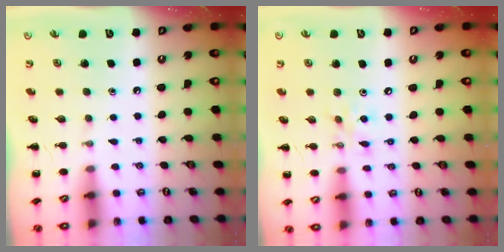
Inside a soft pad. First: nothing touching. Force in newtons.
{"total": 5.9, "press": 5.8, "slide": 0.7}